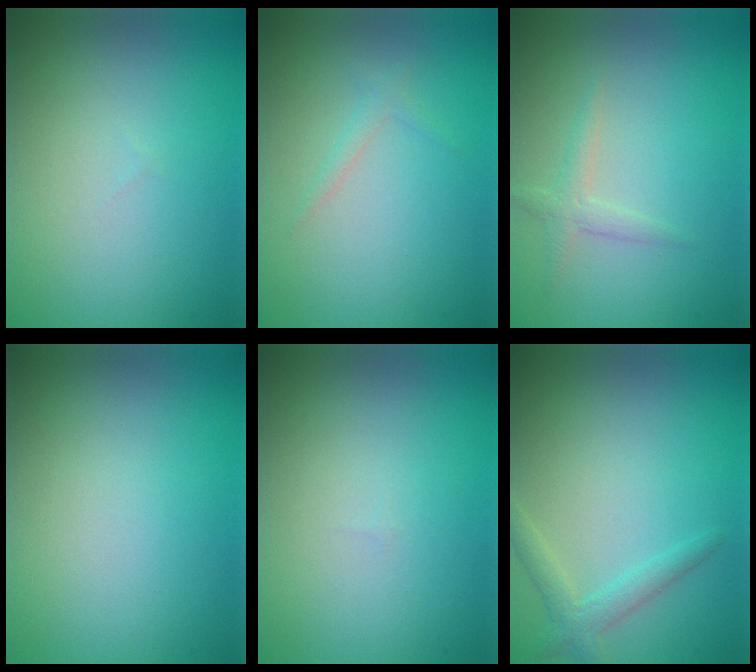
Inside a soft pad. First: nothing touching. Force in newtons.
{"total": 0.9, "press": 0.9, "slide": 0.0}
{"total": 1.5, "press": 1.5, "slide": 0.0}
{"total": 0.0}
{"total": 0.0}
{"total": 2.0, "press": 2.0, "slide": 0.1}